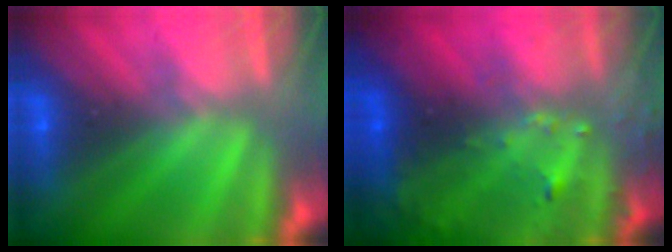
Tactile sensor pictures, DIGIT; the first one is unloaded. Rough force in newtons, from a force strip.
{"total": 7.0}